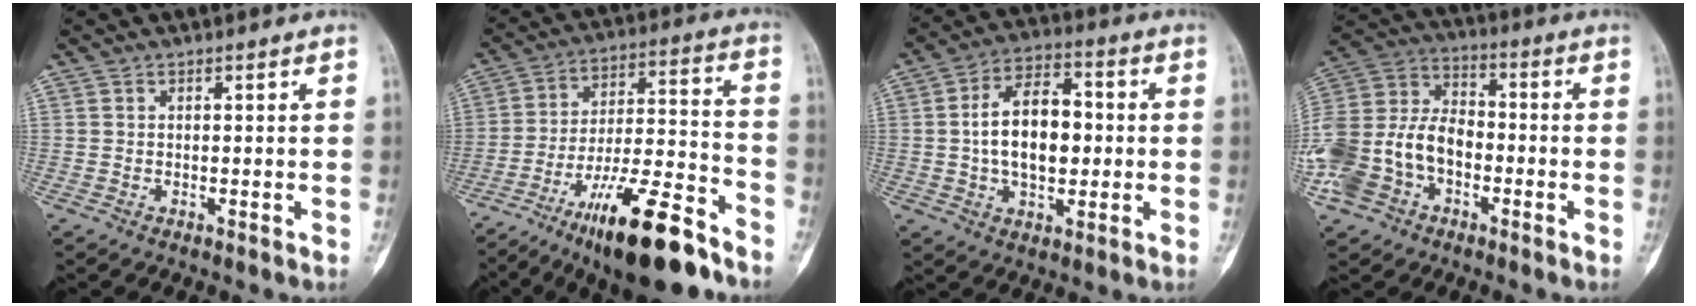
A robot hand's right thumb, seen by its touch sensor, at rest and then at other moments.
{"total": 20.4, "force": [-13.5, 5.0, 14.5], "torque": [-0.236, 0.076, -0.223]}
{"total": 14.1, "force": [0.2, 8.4, 11.3], "torque": [-0.167, 0.020, 0.000]}
{"total": 18.0, "force": [-5.9, 13.0, 11.0], "torque": [-0.236, 0.050, -0.114]}